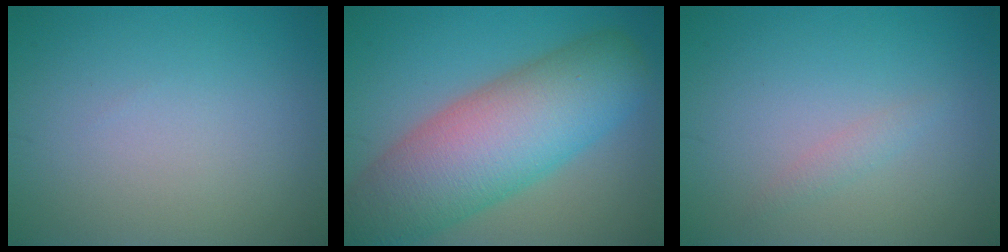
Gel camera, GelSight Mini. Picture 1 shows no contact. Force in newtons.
{"total": 11.6, "press": 11.5, "slide": 0.5}
{"total": 1.0, "press": 1.0, "slide": 0.0}